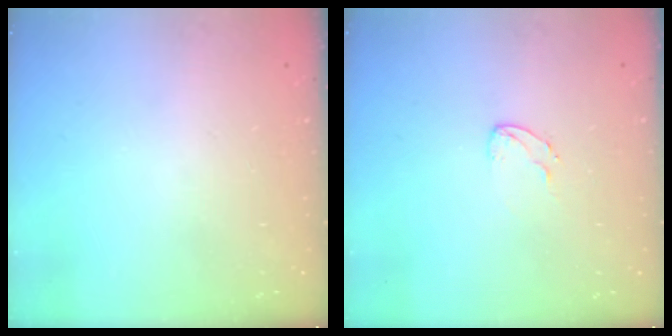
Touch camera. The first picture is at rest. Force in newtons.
{"total": 3.6, "press": 3.6, "slide": 0.2}